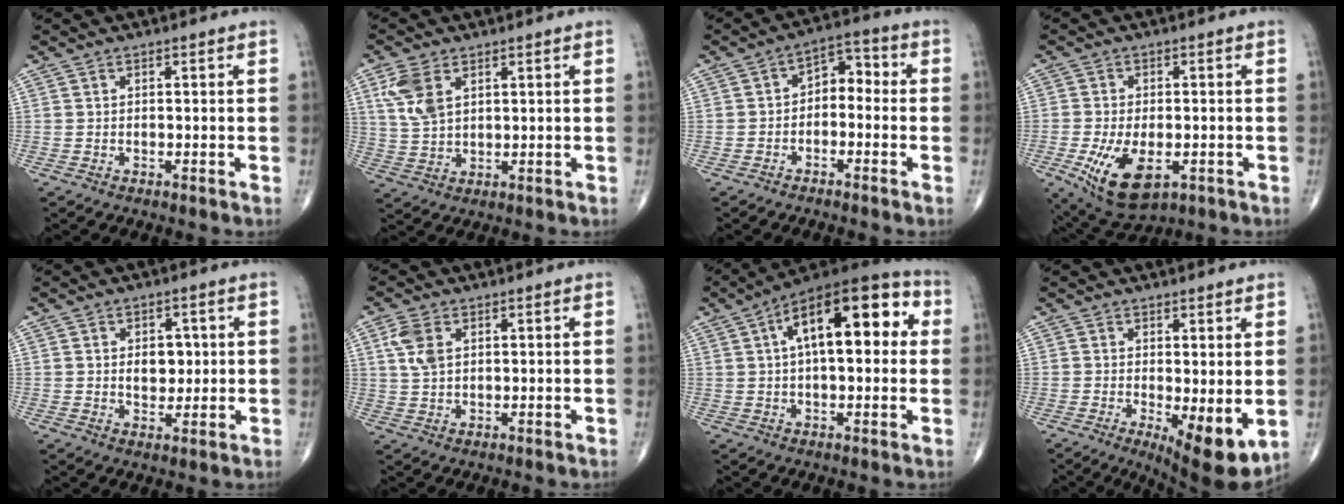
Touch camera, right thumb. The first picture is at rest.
{"total": 6.9, "force": [2.9, 3.9, 4.8], "torque": [-0.104, -0.004, 0.067]}
{"total": 5.9, "force": [-1.0, 4.0, 4.2], "torque": [-0.042, 0.039, -0.031]}
{"total": 11.2, "force": [-3.7, 5.8, 8.8], "torque": [-0.154, -0.005, -0.049]}
{"total": 5.1, "force": [0.6, 3.6, 3.6], "torque": [-0.030, -0.004, 0.012]}
{"total": 5.1, "force": [1.7, 3.1, 3.7], "torque": [-0.082, 0.003, 0.035]}
{"total": 19.5, "force": [4.6, 8.8, 16.7], "torque": [-0.233, 0.035, 0.061]}
{"total": 9.0, "force": [-1.3, 3.1, 8.4], "torque": [-0.117, -0.024, -0.011]}